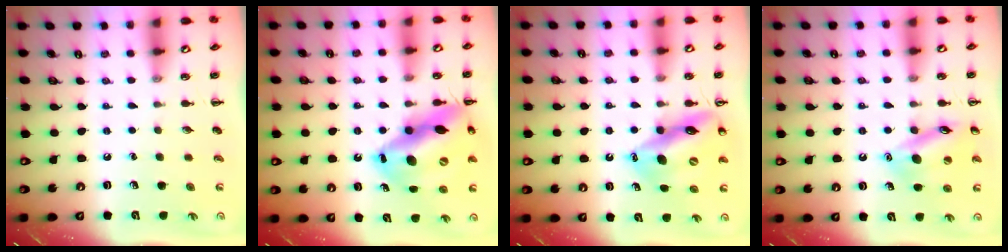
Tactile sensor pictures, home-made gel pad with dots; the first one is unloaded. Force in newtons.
{"total": 19.8, "press": 19.1, "slide": 5.5}
{"total": 14.6, "press": 14.2, "slide": 3.6}
{"total": 14.7, "press": 14.4, "slide": 2.7}